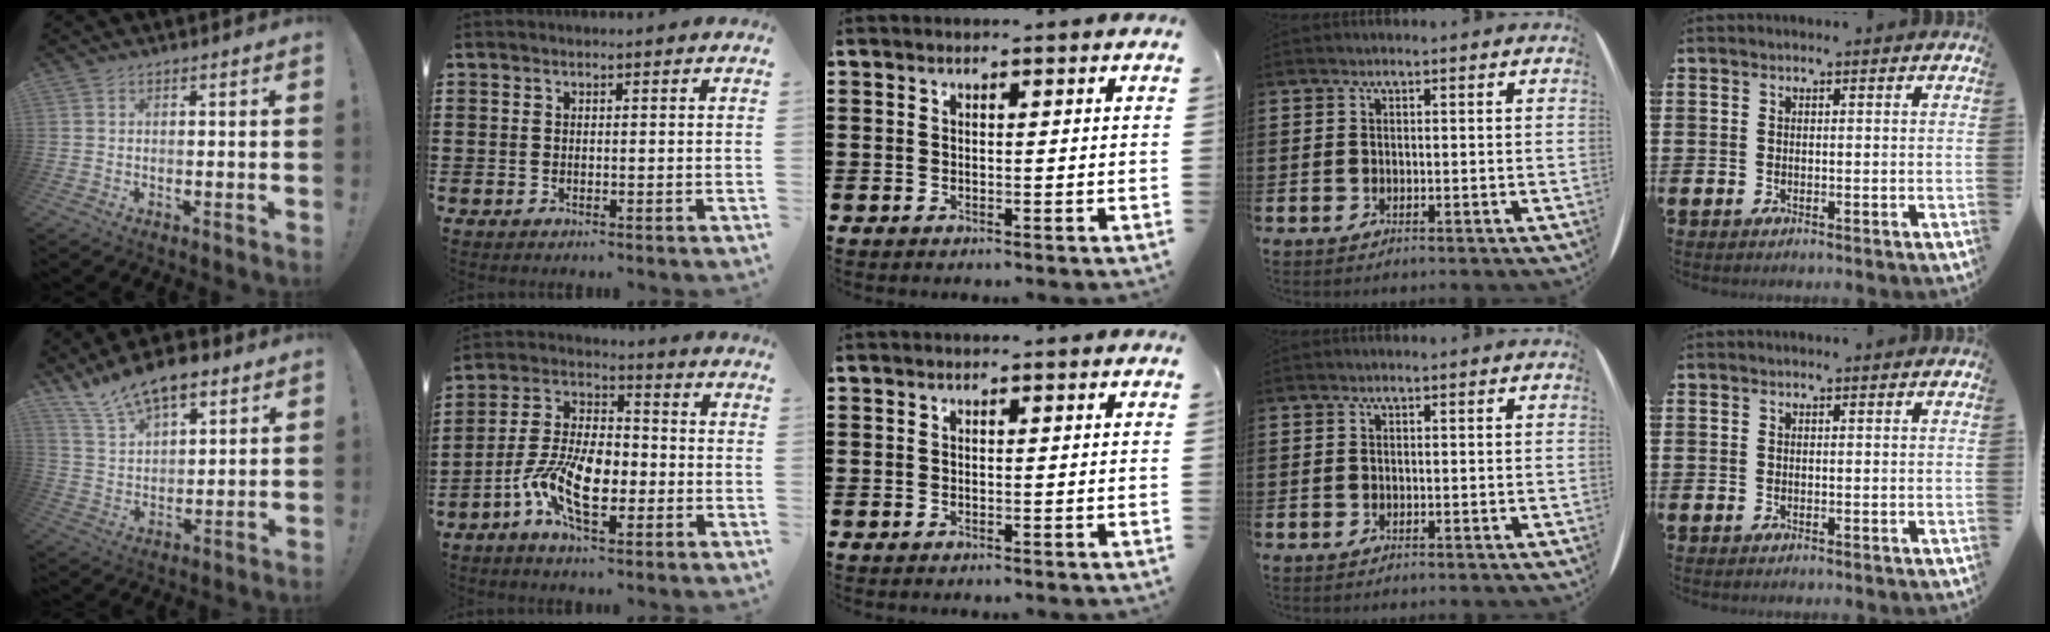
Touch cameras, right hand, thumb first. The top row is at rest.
{"thumb": {"total": 12.7, "force": [9.6, 5.7, 6.2], "torque": [-0.118, -0.055, 0.179]}, "index": {"total": 10.5, "force": [-3.9, 5.2, 8.2], "torque": [-0.193, -0.004, -0.076]}}